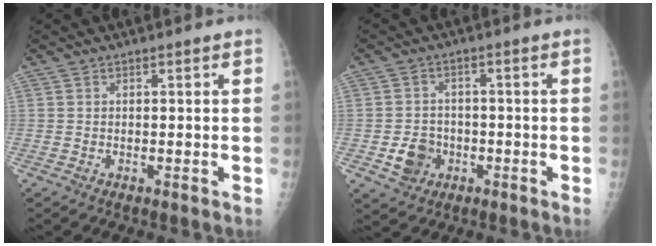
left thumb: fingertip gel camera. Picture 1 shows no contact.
{"total": 5.7, "force": [-1.9, 4.9, 2.3], "torque": [-0.021, 0.012, -0.029]}